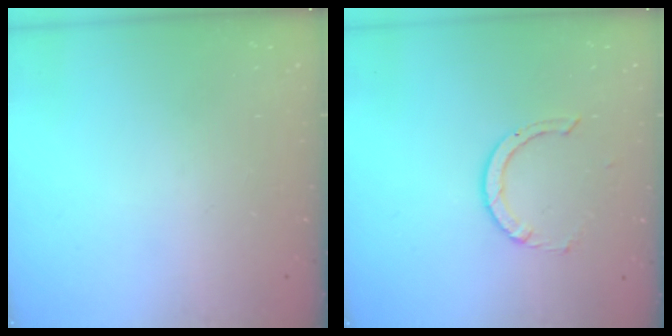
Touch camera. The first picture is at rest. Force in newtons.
{"total": 1.7, "press": 1.7, "slide": 0.1}